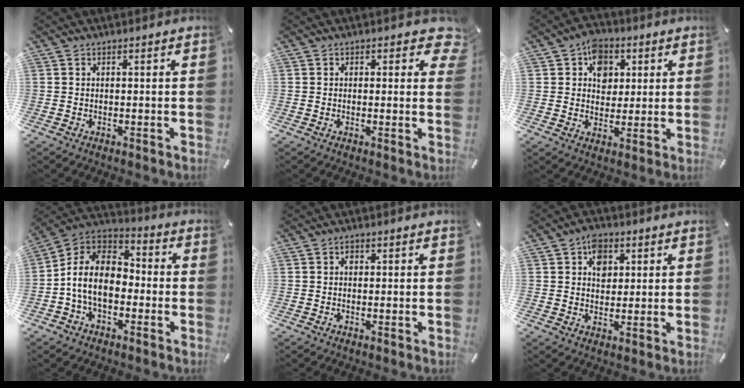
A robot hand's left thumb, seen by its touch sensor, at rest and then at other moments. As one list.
[{"total": 3.0, "force": [1.1, 1.9, 2.1], "torque": [-0.012, -0.003, 0.013]}, {"total": 7.8, "force": [2.2, 6.6, 3.6], "torque": [-0.039, 0.001, 0.033]}, {"total": 11.4, "force": [-3.6, 8.1, 7.1], "torque": [-0.167, 0.020, -0.074]}, {"total": 1.0, "force": [0.1, 0.8, 0.4], "torque": [-0.009, 0.005, 0.001]}, {"total": 6.1, "force": [1.8, 4.8, 3.2], "torque": [-0.032, -0.004, 0.025]}]